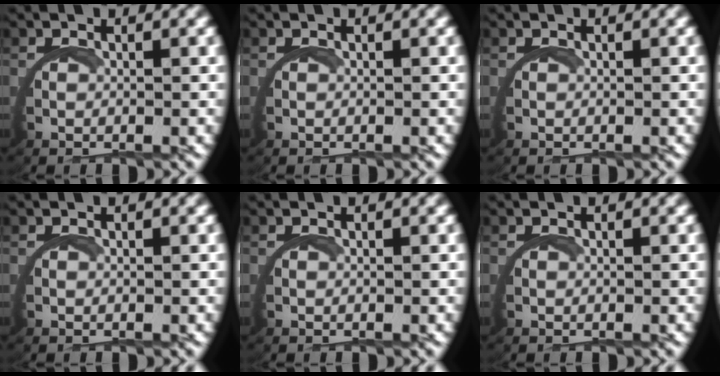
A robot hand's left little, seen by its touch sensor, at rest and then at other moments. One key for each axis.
{"total": 0.0}
{"total": 0.0}
{"total": 0.0}
{"total": 0.0}
{"total": 0.0}